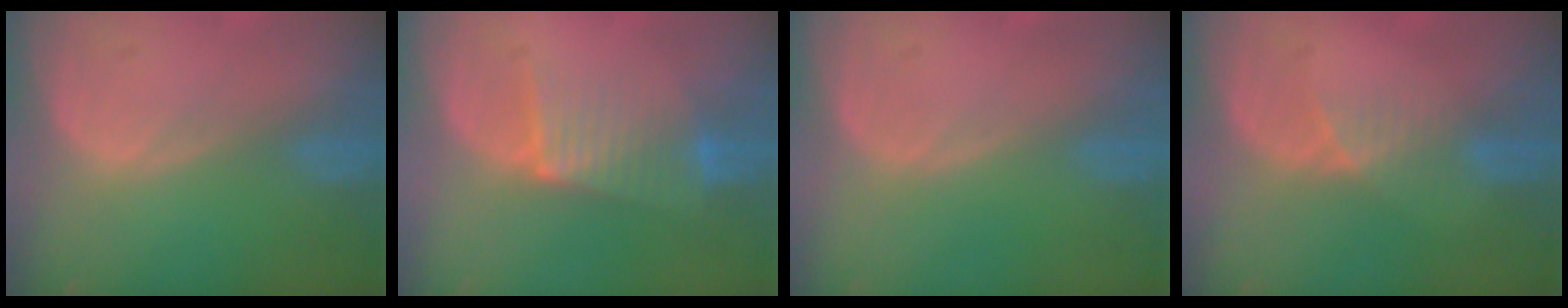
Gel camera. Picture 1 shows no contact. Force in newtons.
{"total": 6.7, "press": 6.2, "slide": 2.4}
{"total": 0.0}
{"total": 3.0, "press": 2.6, "slide": 1.5}